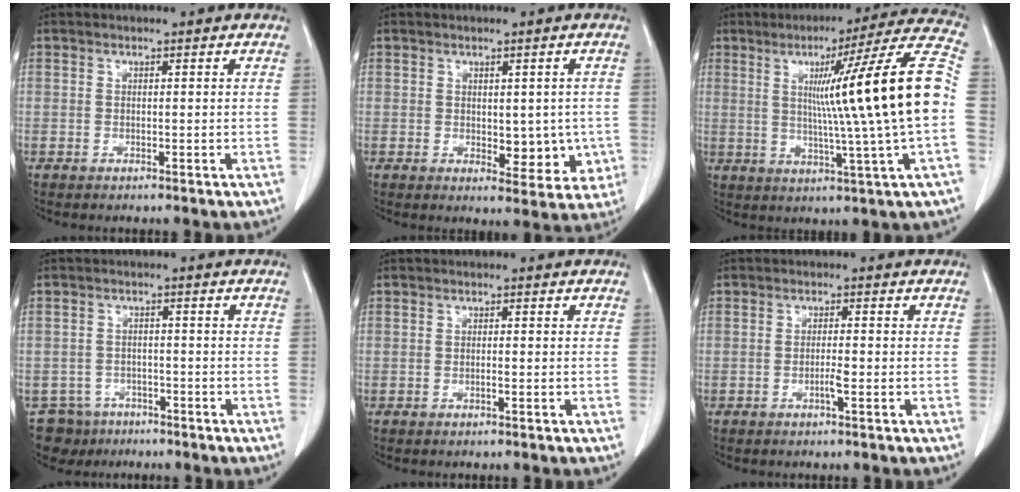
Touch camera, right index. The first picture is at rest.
{"total": 6.1, "force": [-0.5, 3.5, 4.9], "torque": [-0.040, -0.005, 0.003]}
{"total": 19.9, "force": [1.4, -2.4, 19.7], "torque": [-0.276, 0.008, 0.008]}
{"total": 5.5, "force": [-3.9, 3.9, -0.4], "torque": [0.015, 0.009, -0.061]}
{"total": 0.6, "force": [-0.2, -0.1, 0.5], "torque": [-0.009, 0.001, -0.004]}
{"total": 1.8, "force": [-0.7, -0.1, 1.6], "torque": [-0.031, -0.001, -0.015]}